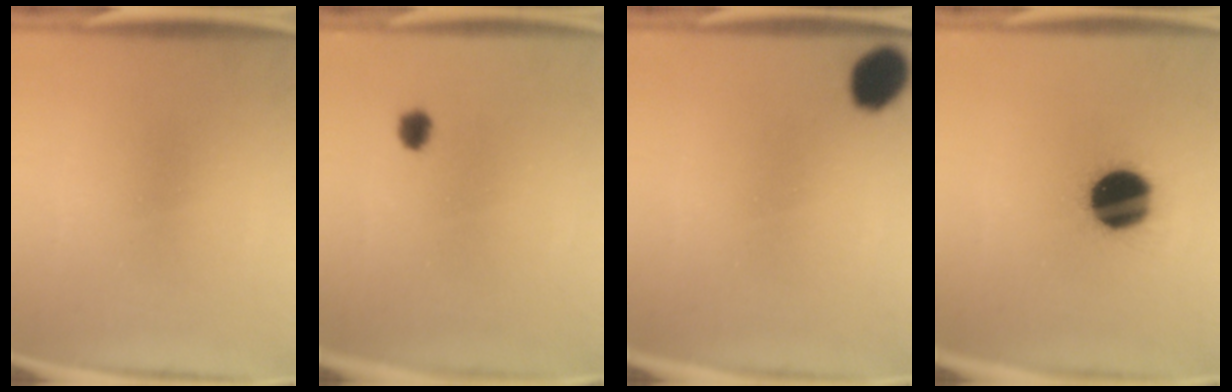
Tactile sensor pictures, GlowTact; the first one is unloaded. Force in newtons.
{"total": 2.1}
{"total": 7.7}
{"total": 18.4}